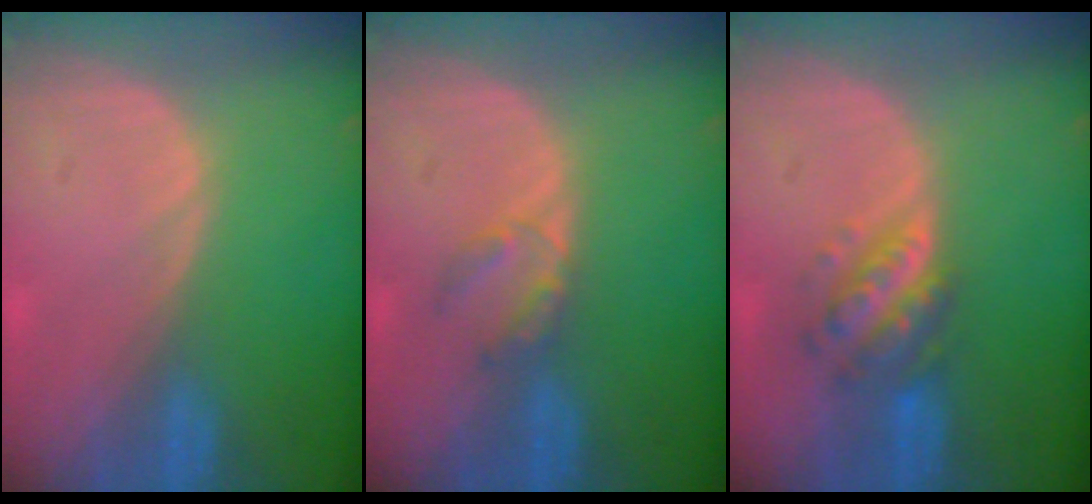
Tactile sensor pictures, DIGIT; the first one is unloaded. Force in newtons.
{"total": 2.8, "press": 2.8, "slide": 0.3}
{"total": 5.8, "press": 5.3, "slide": 2.5}